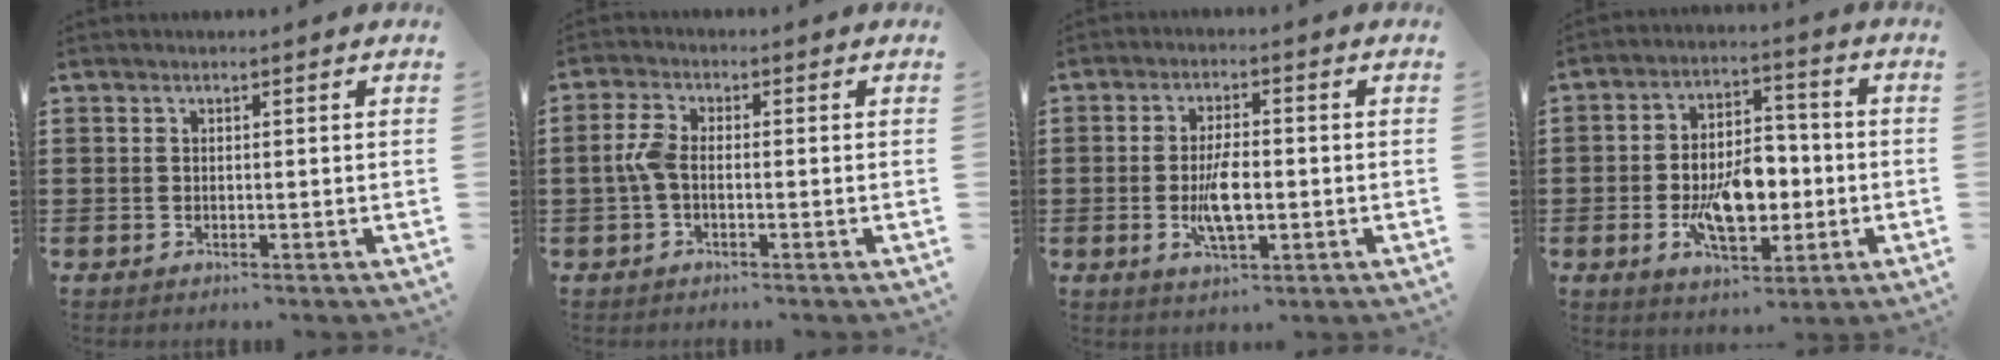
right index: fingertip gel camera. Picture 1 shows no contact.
{"total": 3.7, "force": [-0.7, 1.7, 3.1], "torque": [-0.080, -0.001, -0.020]}
{"total": 5.5, "force": [-1.0, 2.0, 5.1], "torque": [-0.101, -0.001, -0.020]}
{"total": 10.1, "force": [-2.2, 5.5, 8.2], "torque": [-0.140, -0.005, -0.043]}